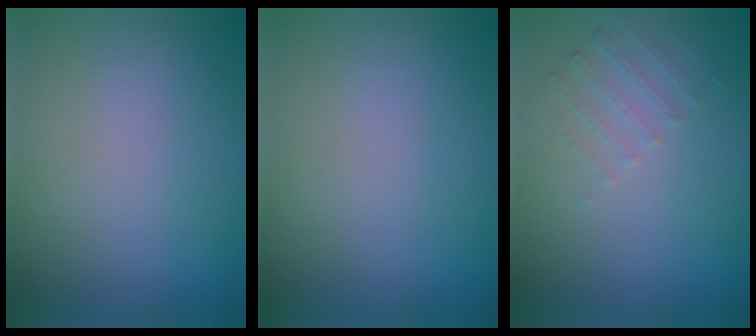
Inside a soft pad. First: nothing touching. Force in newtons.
{"total": 0.0}
{"total": 1.1, "press": 0.7, "slide": 0.8}